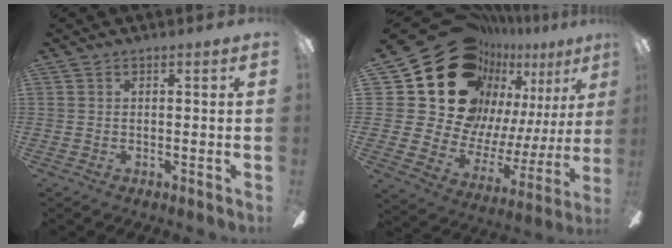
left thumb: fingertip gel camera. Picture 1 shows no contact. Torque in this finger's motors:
{"motor_torque": [0.84, 1.47, 1.35, -1.42, 0.10]}